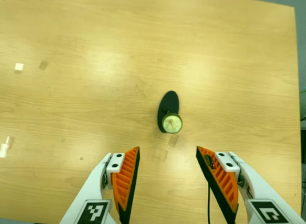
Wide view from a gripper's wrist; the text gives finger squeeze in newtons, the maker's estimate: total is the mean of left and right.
{"total": 0.0}